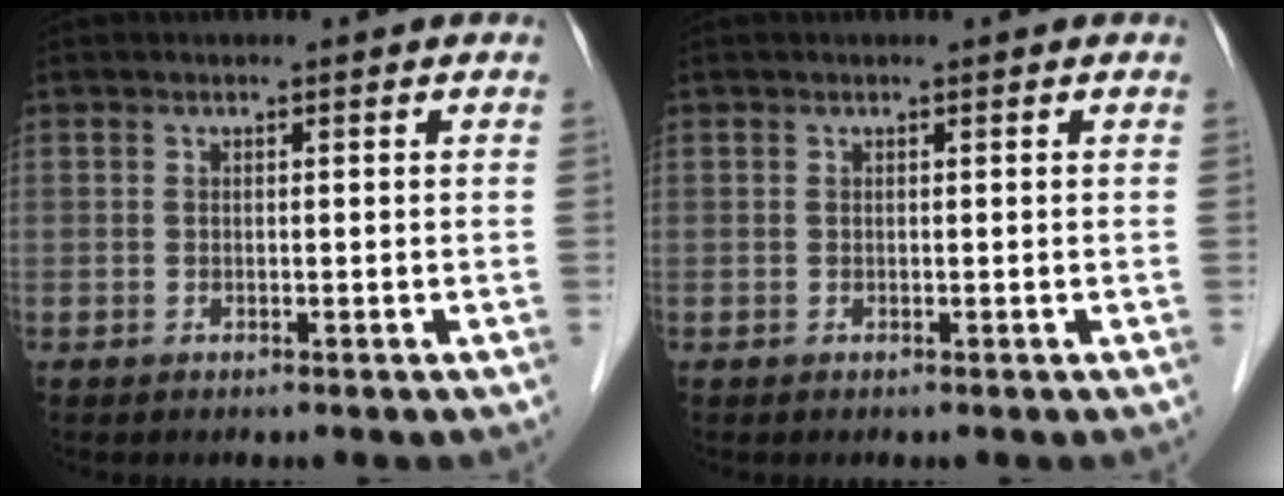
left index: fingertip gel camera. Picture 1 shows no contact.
{"total": 0.0}